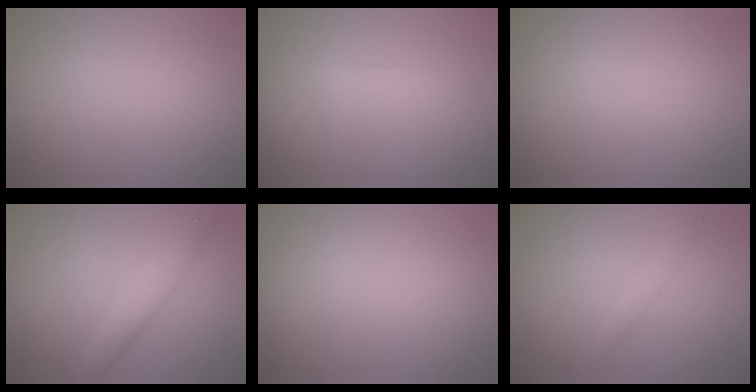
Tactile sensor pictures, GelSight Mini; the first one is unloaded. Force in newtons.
{"total": 0.7, "press": 0.7, "slide": 0.0}
{"total": 0.0}
{"total": 2.2, "press": 2.2, "slide": 0.1}
{"total": 0.0}
{"total": 0.8, "press": 0.8, "slide": 0.0}